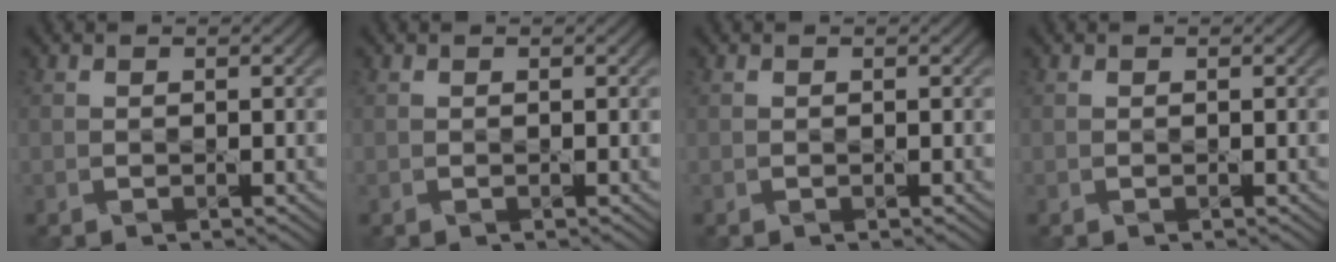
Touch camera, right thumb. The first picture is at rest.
{"total": 0.0}
{"total": 0.0}
{"total": 0.0}